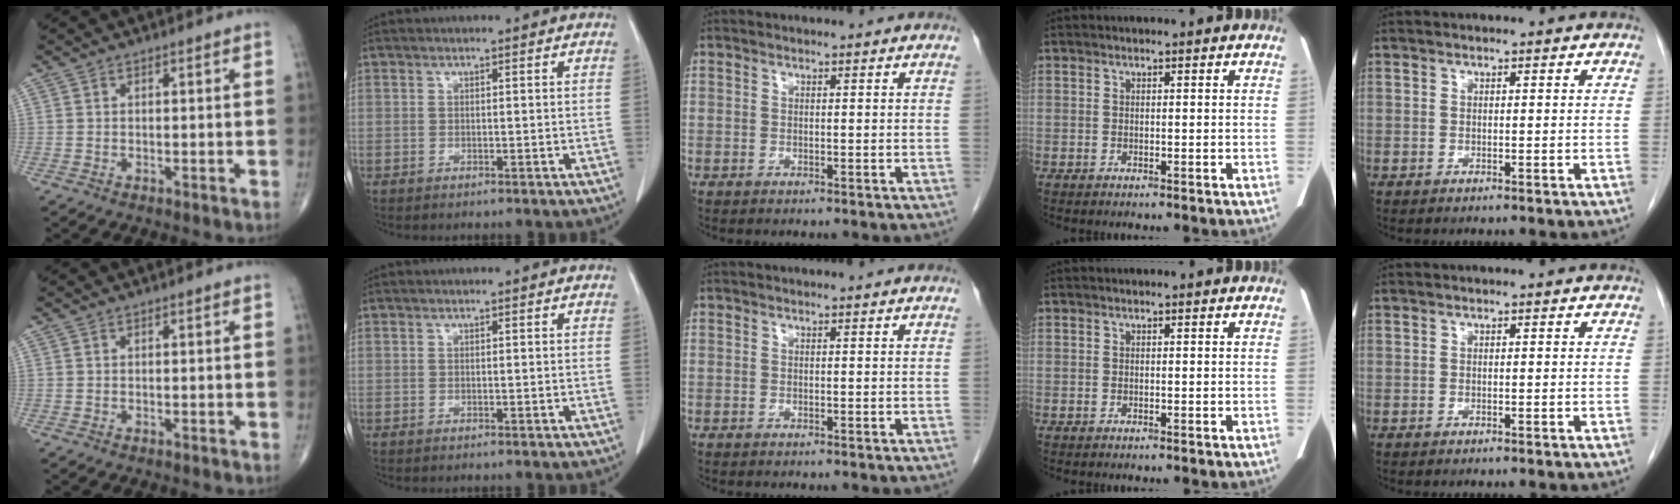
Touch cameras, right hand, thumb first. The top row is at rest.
{}